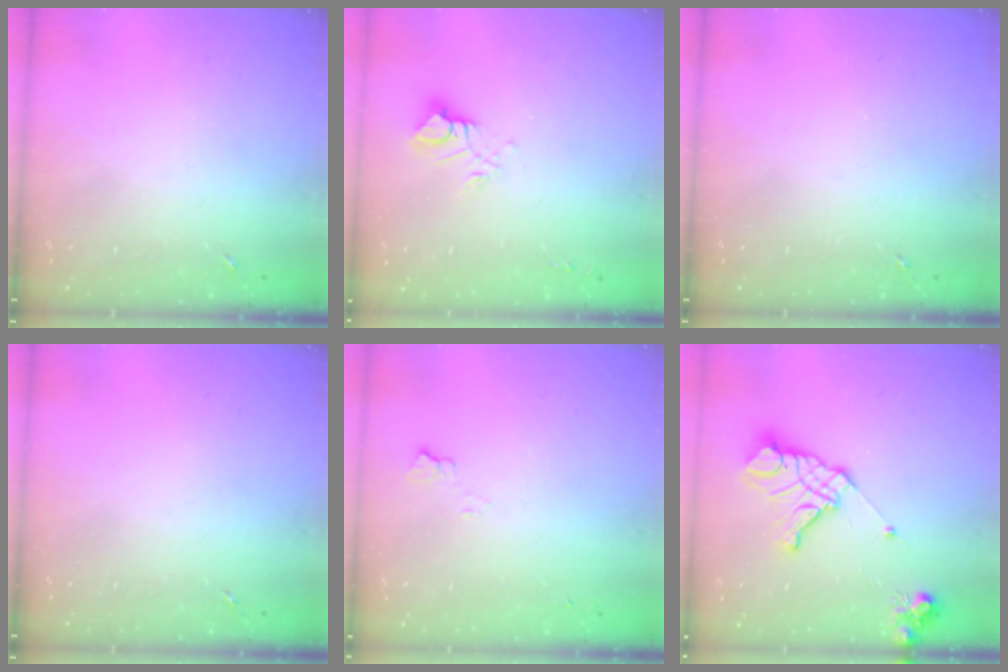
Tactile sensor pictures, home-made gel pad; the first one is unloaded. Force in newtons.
{"total": 8.6, "press": 8.6, "slide": 0.9}
{"total": 0.0}
{"total": 0.0}
{"total": 4.6, "press": 4.5, "slide": 0.6}
{"total": 15.8, "press": 15.7, "slide": 1.7}